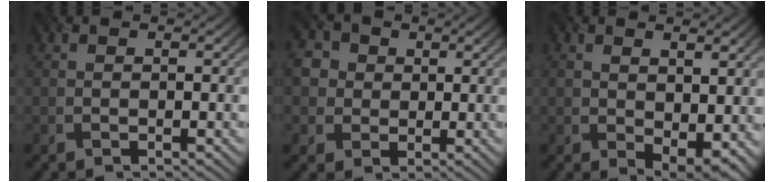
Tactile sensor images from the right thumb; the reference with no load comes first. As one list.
[{"total": 6.6, "force": [1.6, 5.8, 2.7], "torque": [-0.098, 0.019, 0.011]}, {"total": 5.4, "force": [0.7, 2.9, 4.6], "torque": [-0.087, -0.023, 0.033]}]